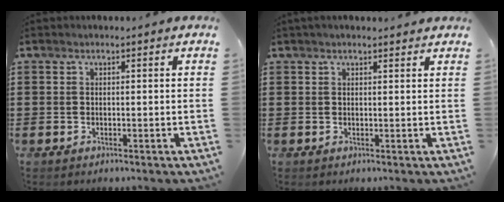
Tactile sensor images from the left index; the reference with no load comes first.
{"total": 1.1, "force": [1.0, 0.2, 0.5], "torque": [-0.010, 0.002, 0.018]}